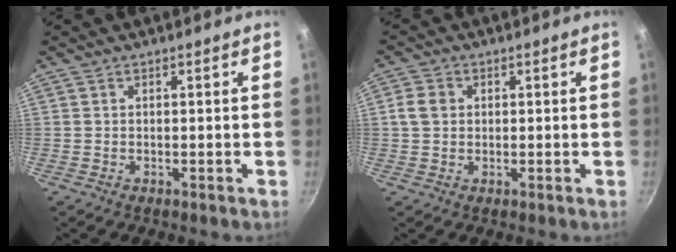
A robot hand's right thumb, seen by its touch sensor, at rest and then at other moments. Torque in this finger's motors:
{"motor_torque": [-0.08, 0.83, 0.54, -0.27, -0.01]}